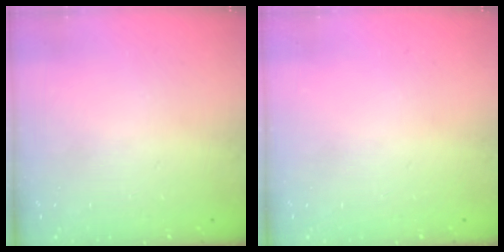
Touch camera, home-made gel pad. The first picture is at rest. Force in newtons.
{"total": 0.0}